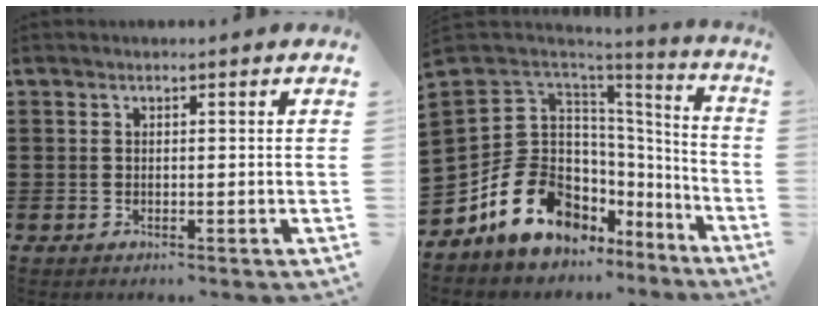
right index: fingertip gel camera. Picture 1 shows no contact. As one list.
[{"total": 15.8, "force": [-7.1, 11.0, 8.7], "torque": [-0.193, 0.012, -0.121]}]